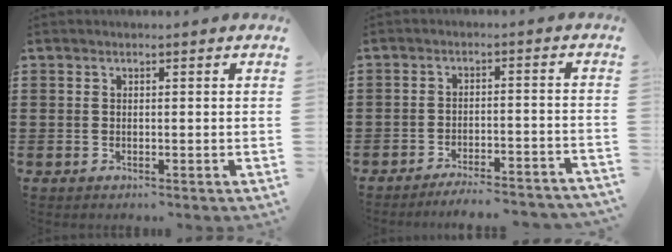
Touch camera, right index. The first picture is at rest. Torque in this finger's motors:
{"motor_torque": [0.98, 0.67, 0.29, 0.05]}